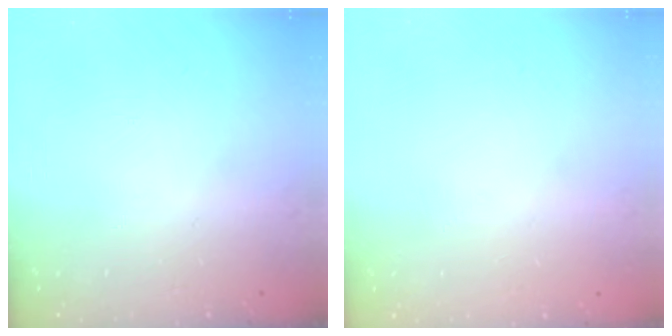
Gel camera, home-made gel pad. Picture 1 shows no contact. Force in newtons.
{"total": 0.0}